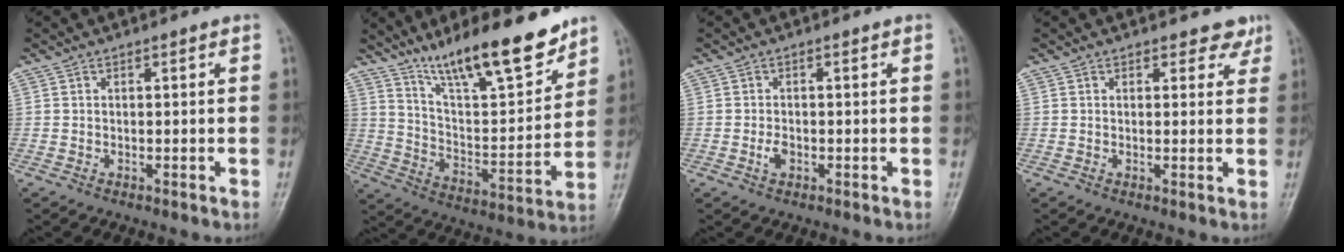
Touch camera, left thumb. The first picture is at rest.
{"total": 18.4, "force": [13.7, 4.2, 11.5], "torque": [-0.154, -0.082, 0.238]}
{"total": 1.8, "force": [-0.6, 1.1, 1.3], "torque": [-0.023, 0.001, -0.011]}
{"total": 2.8, "force": [2.2, 1.7, 0.3], "torque": [0.022, -0.014, 0.015]}